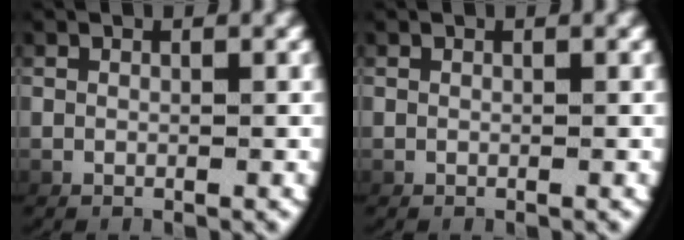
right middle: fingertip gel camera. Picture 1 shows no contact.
{"total": 0.0}